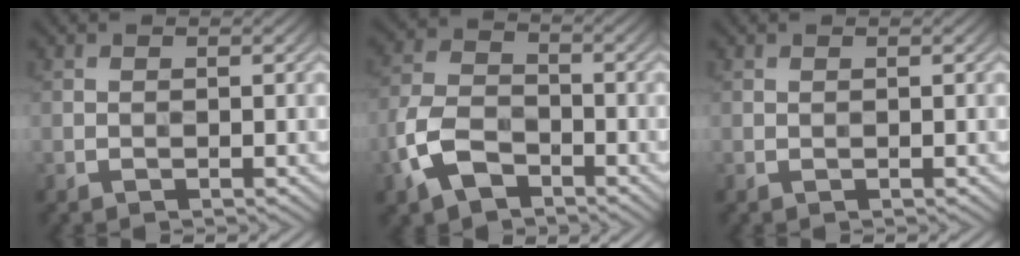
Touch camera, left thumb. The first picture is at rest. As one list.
[{"total": 7.8, "force": [-4.1, 4.5, 4.9], "torque": [-0.121, -0.002, -0.094]}, {"total": 0.0}]